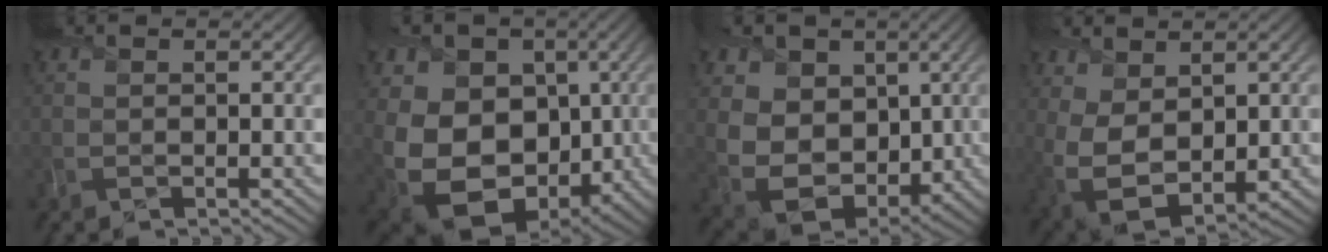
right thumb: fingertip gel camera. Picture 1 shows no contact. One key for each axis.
{"total": 18.6, "fx": -0.8, "fy": 15.0, "fz": 11.0, "tx": -0.221, "ty": -0.027, "tz": -0.007}
{"total": 11.7, "fx": 2.6, "fy": 9.4, "fz": 6.4, "tx": -0.151, "ty": 0.006, "tz": 0.040}
{"total": 8.9, "fx": 2.0, "fy": 5.9, "fz": 6.4, "tx": -0.175, "ty": -0.013, "tz": 0.051}